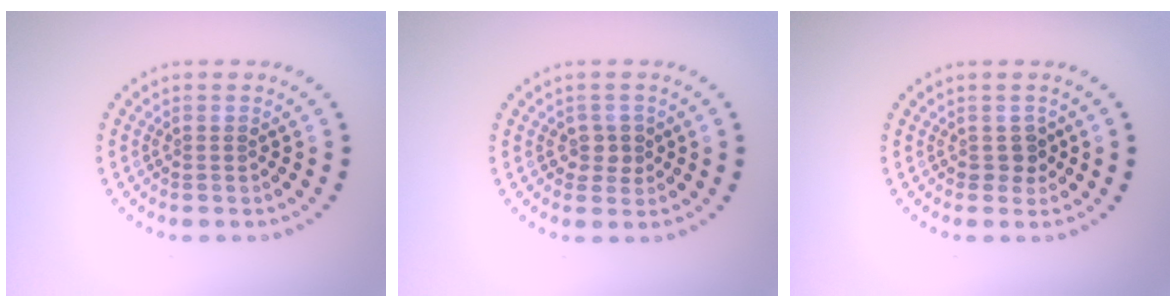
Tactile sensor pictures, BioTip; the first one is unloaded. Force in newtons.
{"total": 1.5, "press": 1.4, "slide": 0.6}
{"total": 1.2, "press": 1.1, "slide": 0.5}